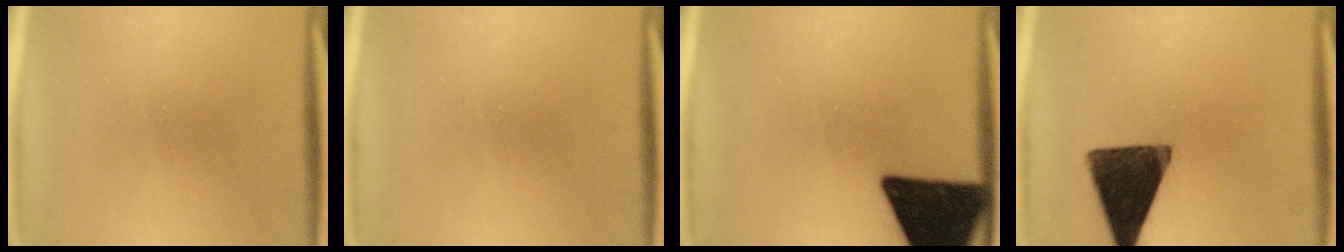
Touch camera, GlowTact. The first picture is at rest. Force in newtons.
{"total": 0.0}
{"total": 18.5}
{"total": 15.2}